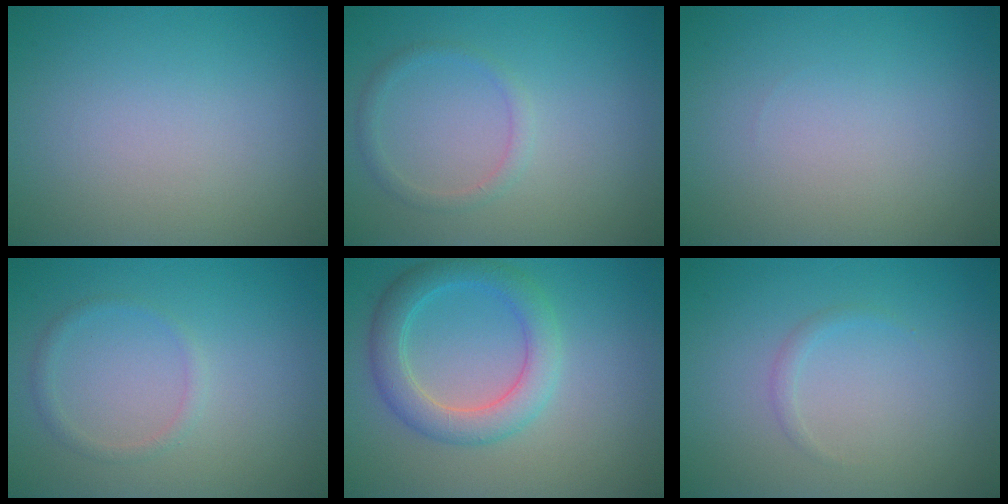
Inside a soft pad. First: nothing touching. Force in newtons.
{"total": 1.3, "press": 1.3, "slide": 0.0}
{"total": 0.0}
{"total": 1.1, "press": 1.1, "slide": 0.0}
{"total": 4.2, "press": 4.2, "slide": 0.1}
{"total": 0.7, "press": 0.7, "slide": 0.0}